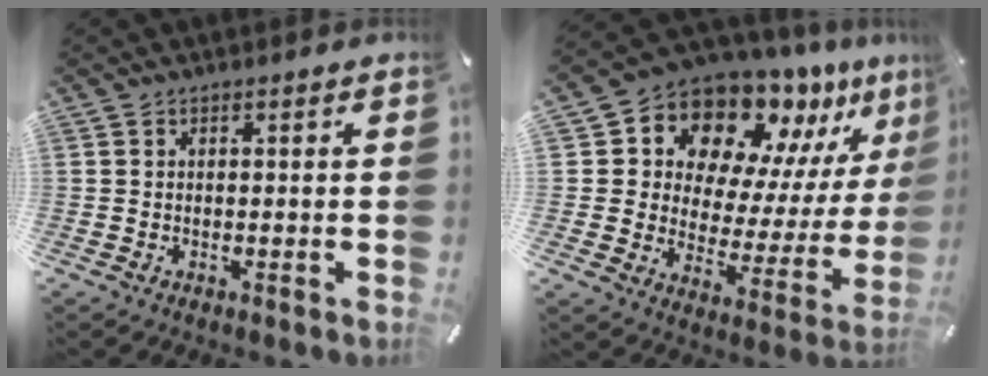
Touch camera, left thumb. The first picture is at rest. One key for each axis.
{"total": 12.8, "fx": 11.4, "fy": 5.7, "fz": 1.6, "tx": -0.032, "ty": -0.132, "tz": 0.195}